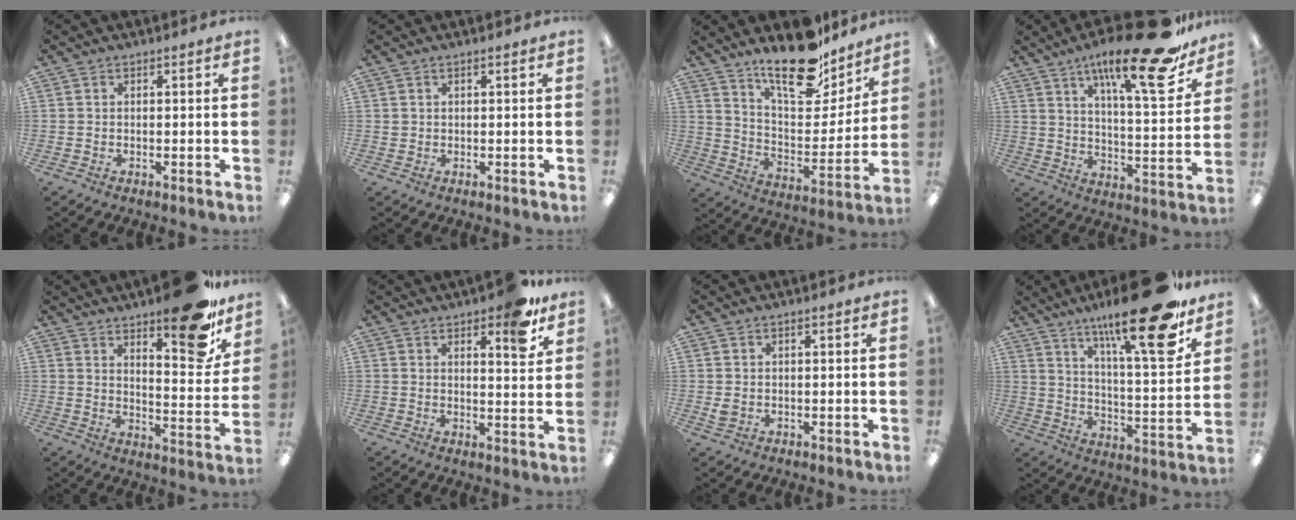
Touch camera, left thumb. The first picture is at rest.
{"total": 0.8, "force": [0.4, 0.7, 0.3], "torque": [-0.008, 0.004, 0.006]}
{"total": 19.5, "force": [15.6, 7.1, 9.3], "torque": [-0.151, -0.105, 0.269]}
{"total": 22.4, "force": [15.1, 5.3, 15.7], "torque": [-0.241, -0.096, 0.237]}
{"total": 16.5, "force": [12.1, 5.2, 9.9], "torque": [-0.122, -0.087, 0.195]}
{"total": 9.2, "force": [6.4, 2.8, 6.0], "torque": [-0.070, -0.038, 0.101]}
{"total": 1.8, "force": [0.3, 1.3, 1.2], "torque": [-0.025, 0.005, 0.004]}
{"total": 23.8, "force": [15.9, 5.1, 16.9], "torque": [-0.260, -0.101, 0.248]}